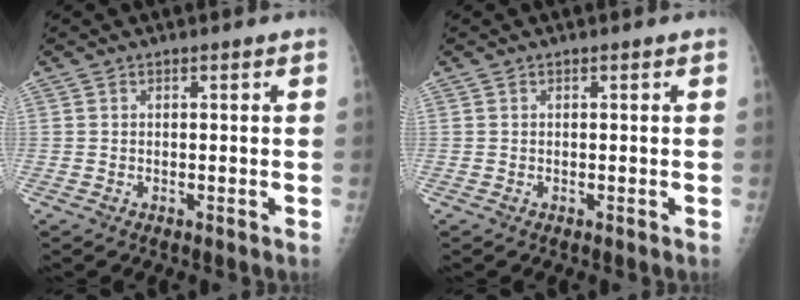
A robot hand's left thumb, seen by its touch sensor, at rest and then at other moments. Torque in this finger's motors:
{"motor_torque": [0.00, 0.00, -0.04, -0.04, 0.00]}